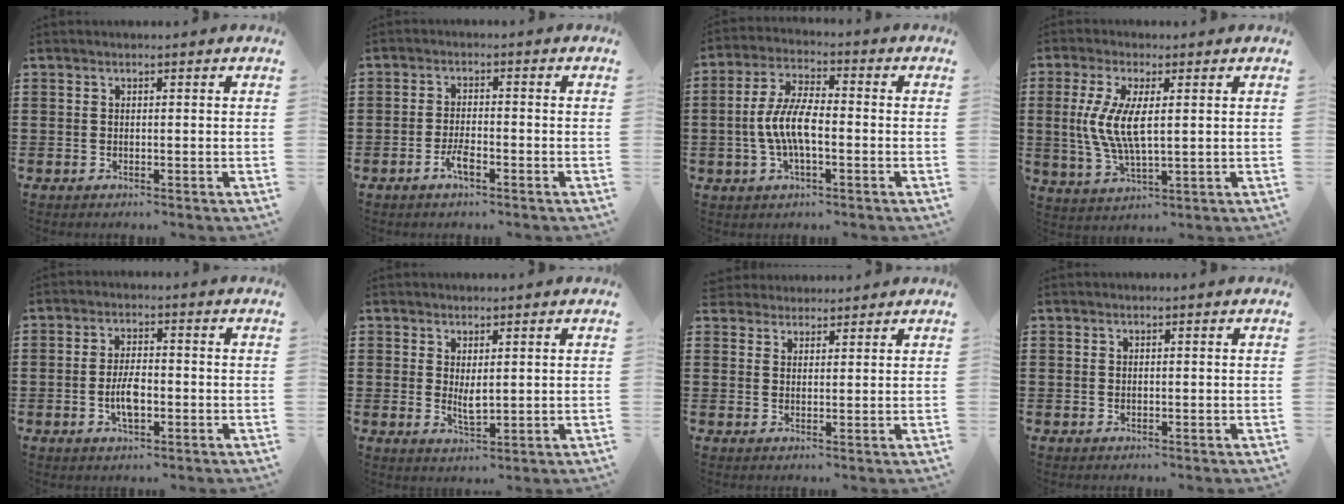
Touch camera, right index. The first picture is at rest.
{"total": 3.2, "force": [-1.9, 0.8, 2.5], "torque": [-0.057, -0.001, -0.040]}
{"total": 7.5, "force": [-1.4, 2.8, 6.8], "torque": [-0.159, -0.007, -0.035]}
{"total": 7.8, "force": [0.8, 2.8, 7.2], "torque": [-0.167, -0.002, 0.006]}
{"total": 4.9, "force": [-1.1, 2.0, 4.3], "torque": [-0.089, 0.002, -0.022]}
{"total": 2.7, "force": [0.9, 0.8, 2.4], "torque": [-0.047, -0.002, 0.017]}
{"total": 2.5, "force": [2.3, 0.8, -0.4], "torque": [0.000, 0.003, 0.047]}
{"total": 0.0}